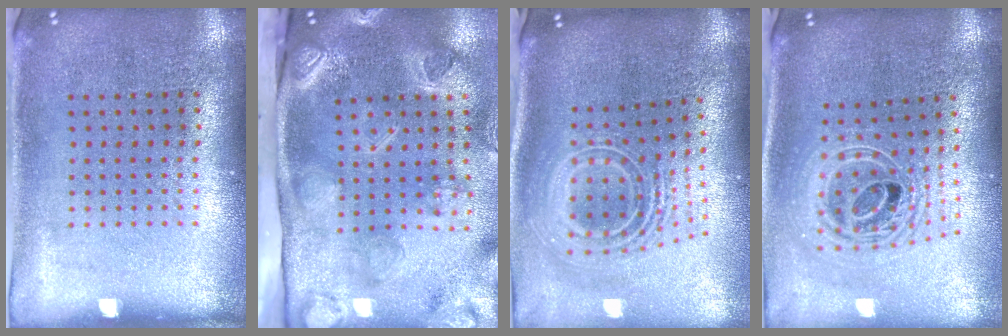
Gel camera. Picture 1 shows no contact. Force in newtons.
{"total": 4.3, "press": 3.1, "slide": 3.0}
{"total": 2.7, "press": 1.8, "slide": 2.0}
{"total": 2.4, "press": 1.8, "slide": 1.6}